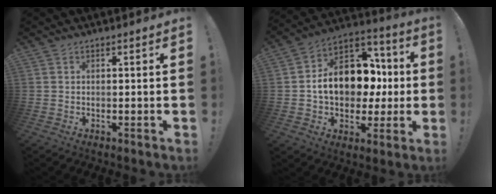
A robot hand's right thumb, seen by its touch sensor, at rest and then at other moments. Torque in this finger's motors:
{"motor_torque": [2.37, 2.64, 0.96, -0.67, 0.07]}